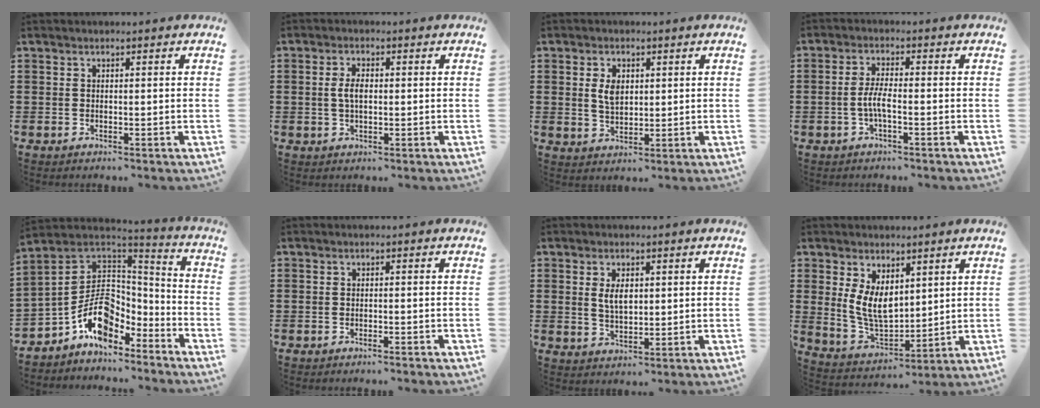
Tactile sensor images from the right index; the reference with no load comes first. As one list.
[{"total": 3.0, "force": [0.1, 1.3, 2.7], "torque": [-0.061, 0.002, -0.002]}, {"total": 3.7, "force": [0.9, 2.4, 2.8], "torque": [-0.053, 0.006, 0.013]}, {"total": 3.7, "force": [-1.2, 0.7, 3.4], "torque": [-0.082, -0.006, -0.030]}, {"total": 11.1, "force": [-4.5, 7.5, 6.8], "torque": [-0.144, 0.007, -0.087]}, {"total": 0.9, "force": [-0.9, -0.2, 0.0], "torque": [-0.002, 0.000, -0.017]}, {"total": 3.5, "force": [0.9, 1.8, 2.9], "torque": [-0.053, 0.004, 0.012]}, {"total": 7.3, "force": [2.5, 4.5, 5.2], "torque": [-0.107, -0.006, 0.047]}]